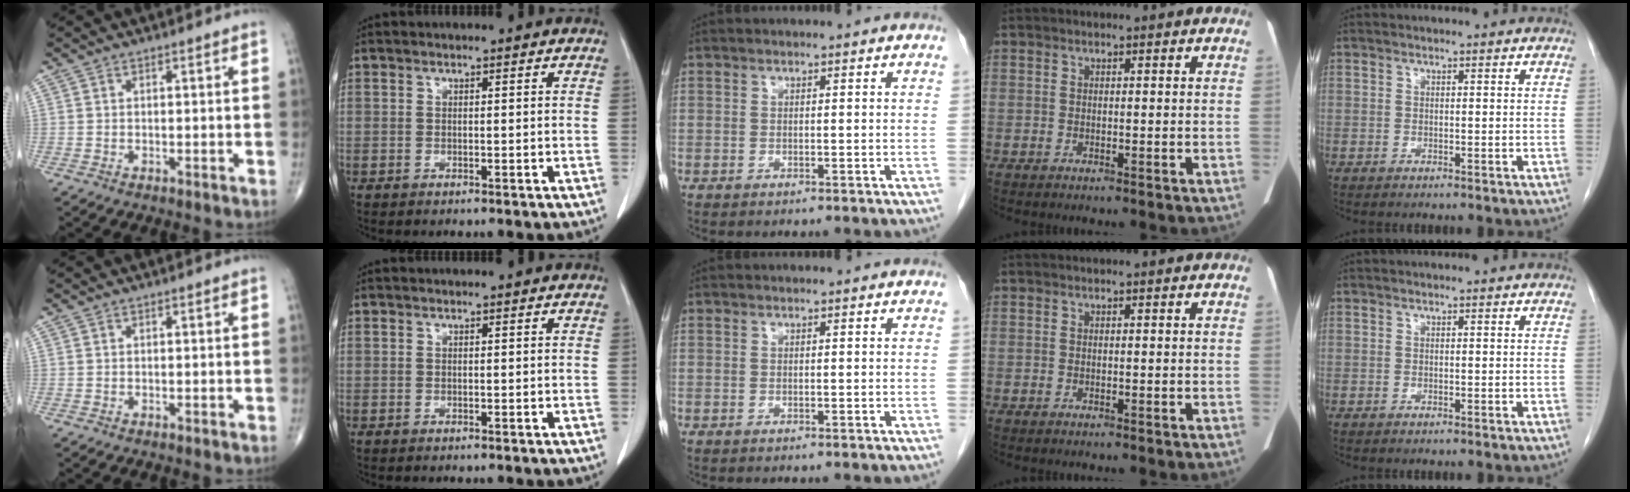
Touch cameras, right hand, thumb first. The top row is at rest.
{}